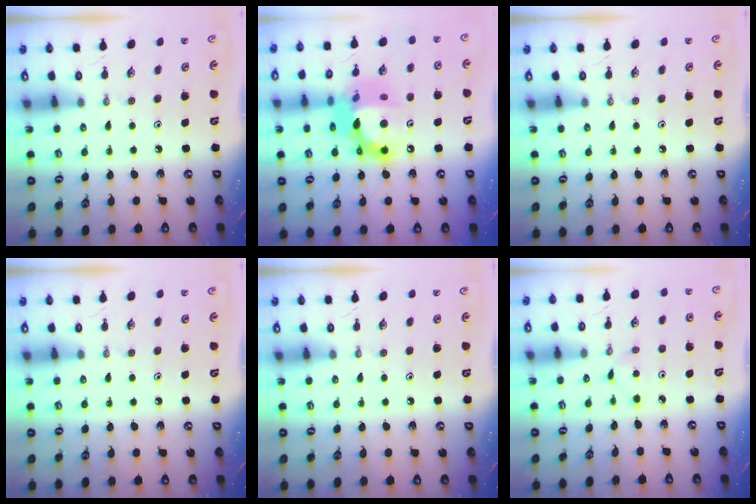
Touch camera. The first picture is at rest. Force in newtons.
{"total": 18.9, "press": 18.8, "slide": 1.2}
{"total": 0.0}
{"total": 0.0}
{"total": 0.0}
{"total": 1.6, "press": 1.6, "slide": 0.2}